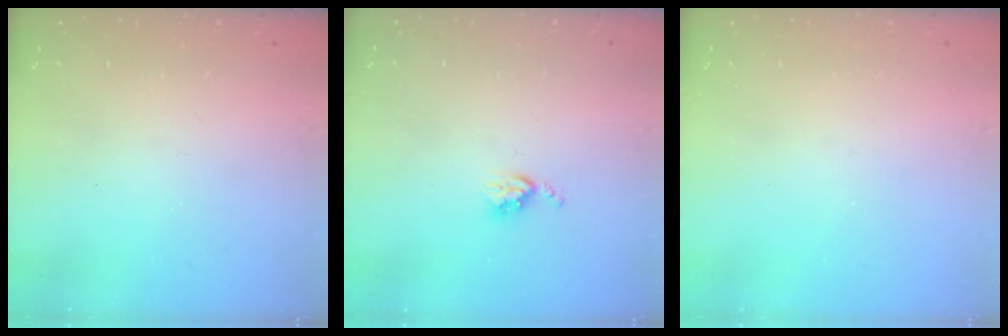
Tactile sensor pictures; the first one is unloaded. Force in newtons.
{"total": 4.5, "press": 4.5, "slide": 0.6}
{"total": 0.0}